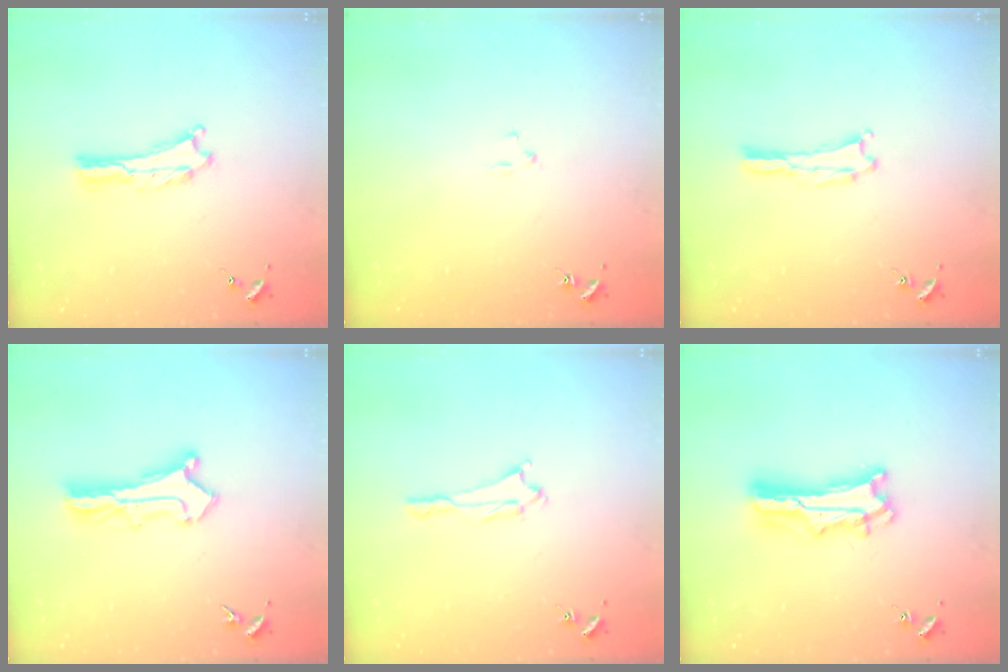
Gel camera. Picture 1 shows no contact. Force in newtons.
{"total": 1.9, "press": 1.9, "slide": 0.2}
{"total": 0.0}
{"total": 2.6, "press": 2.6, "slide": 0.2}
{"total": 1.6, "press": 1.6, "slide": 0.1}
{"total": 7.6, "press": 7.5, "slide": 0.7}